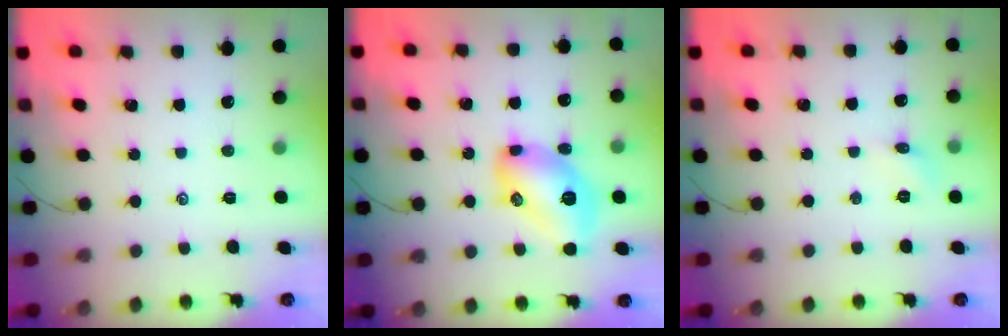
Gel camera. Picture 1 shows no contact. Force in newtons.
{"total": 13.2, "press": 13.1, "slide": 0.7}
{"total": 4.7, "press": 4.5, "slide": 1.5}